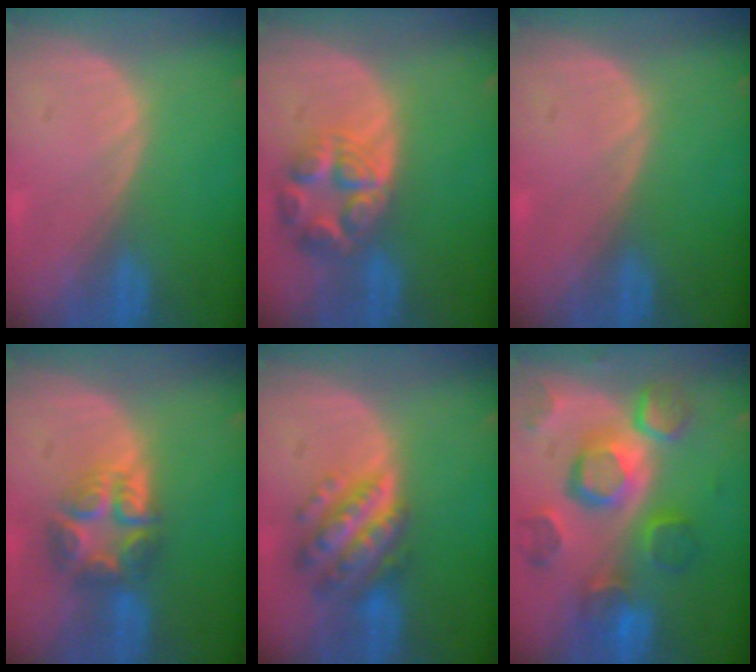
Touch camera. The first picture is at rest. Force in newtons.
{"total": 7.6, "press": 6.7, "slide": 3.6}
{"total": 0.0}
{"total": 7.7, "press": 6.7, "slide": 3.8}
{"total": 7.7, "press": 7.7, "slide": 0.5}
{"total": 12.2, "press": 10.6, "slide": 6.0}